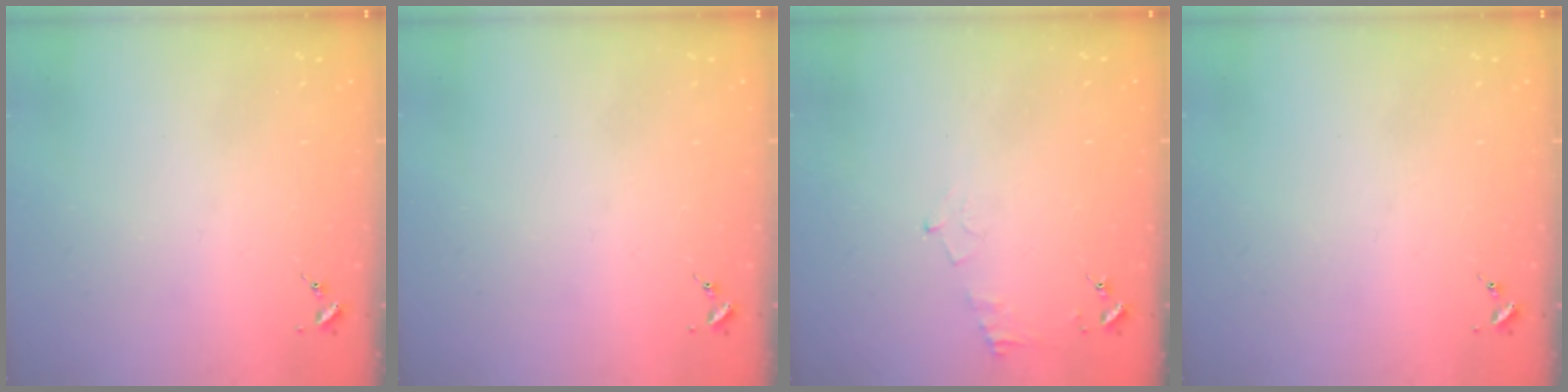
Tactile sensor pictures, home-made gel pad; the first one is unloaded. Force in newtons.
{"total": 0.0}
{"total": 4.5, "press": 4.4, "slide": 0.6}
{"total": 0.0}